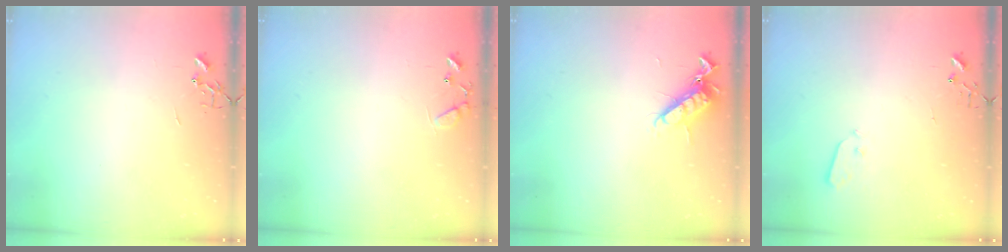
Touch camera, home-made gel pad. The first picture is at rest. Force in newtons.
{"total": 7.7, "press": 7.7, "slide": 0.5}
{"total": 11.1, "press": 11.1, "slide": 1.3}
{"total": 3.8, "press": 3.8, "slide": 0.1}